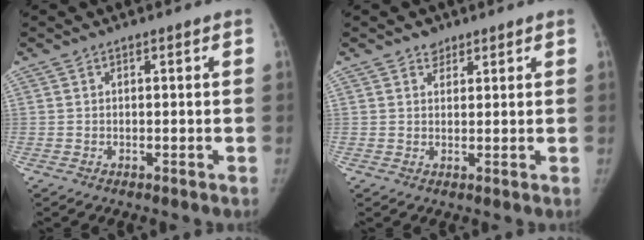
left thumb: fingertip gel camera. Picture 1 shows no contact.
{"total": 2.2, "force": [1.7, 1.4, 0.4], "torque": [0.008, -0.010, 0.023]}